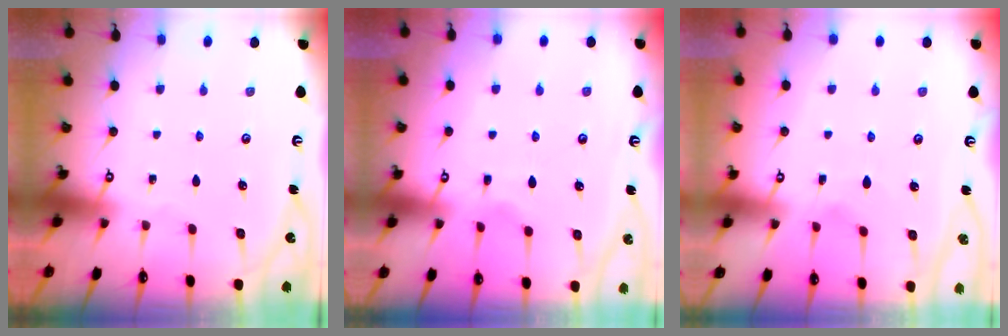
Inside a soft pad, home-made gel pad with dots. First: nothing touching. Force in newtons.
{"total": 1.6, "press": 1.3, "slide": 0.9}
{"total": 2.9, "press": 2.7, "slide": 1.1}